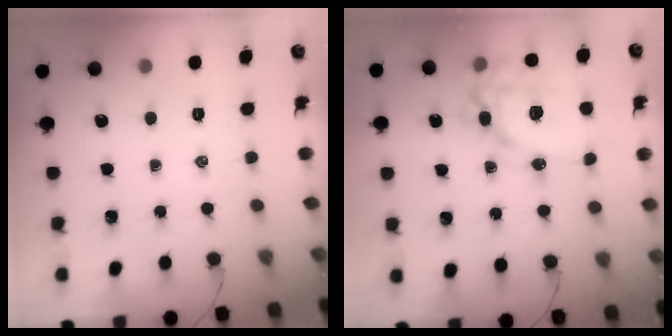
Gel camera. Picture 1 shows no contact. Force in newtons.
{"total": 17.6, "press": 17.2, "slide": 3.4}